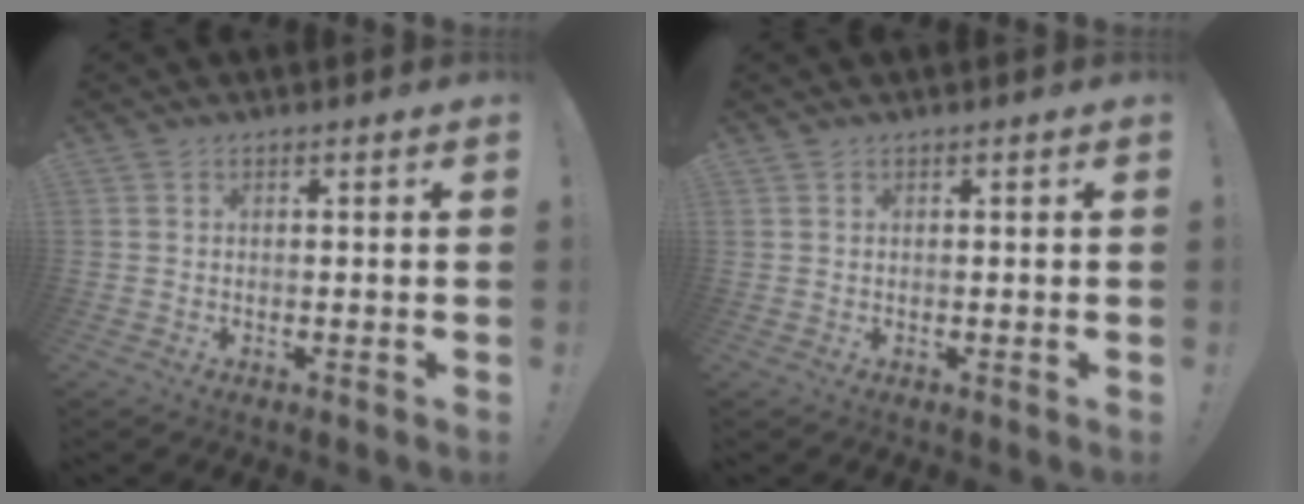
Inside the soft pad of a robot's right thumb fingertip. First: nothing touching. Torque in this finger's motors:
{"motor_torque": [-0.30, -0.08, -0.21, 0.35, -0.01]}